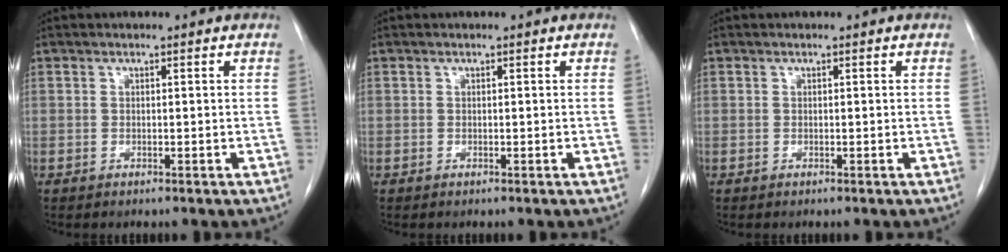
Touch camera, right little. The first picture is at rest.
{"total": 0.0}
{"total": 0.0}